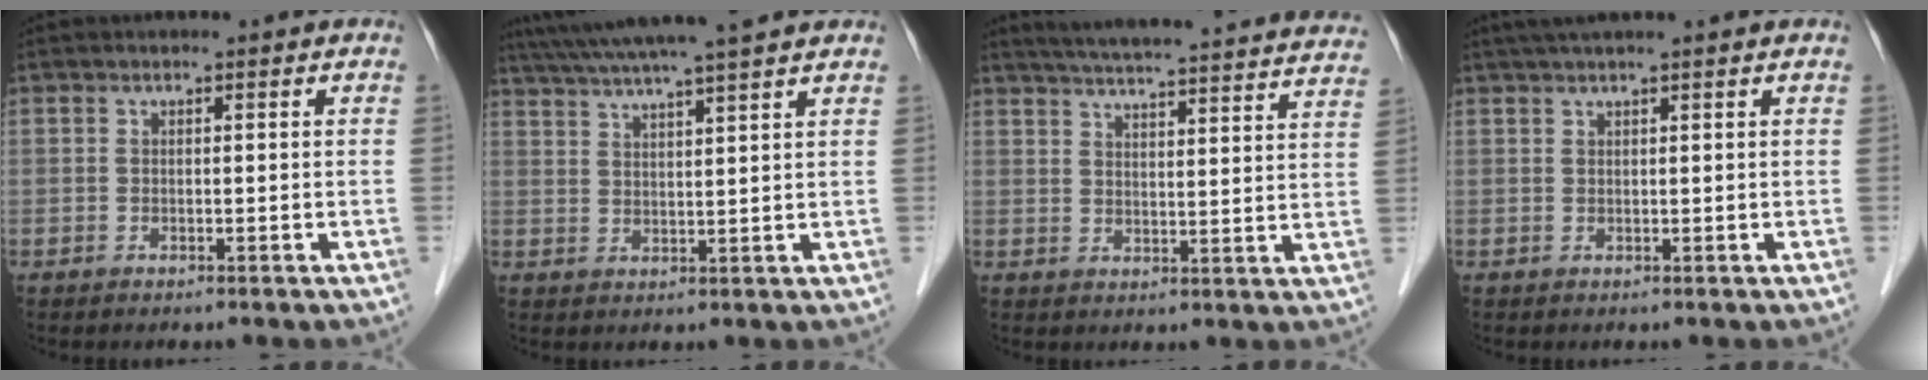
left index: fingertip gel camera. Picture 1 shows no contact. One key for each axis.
{"total": 13.4, "fx": 11.6, "fy": -0.6, "fz": 6.7, "tx": -0.122, "ty": 0.028, "tz": 0.168}
{"total": 29.0, "fx": 27.0, "fy": 1.7, "fz": 10.4, "tx": -0.163, "ty": -0.043, "tz": 0.326}
{"total": 4.8, "fx": 3.9, "fy": -0.5, "fz": 2.8, "tx": -0.042, "ty": 0.032, "tz": 0.064}